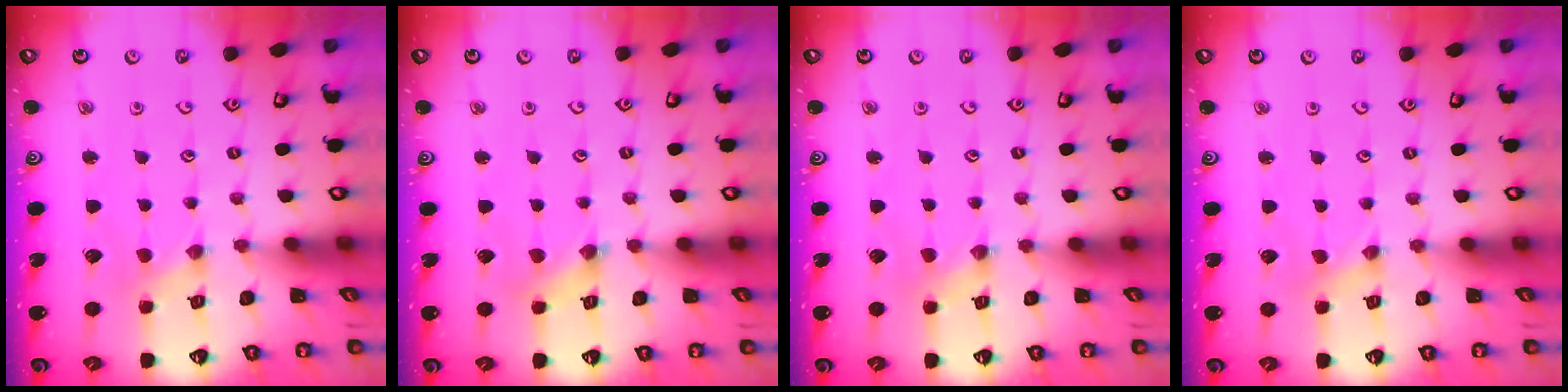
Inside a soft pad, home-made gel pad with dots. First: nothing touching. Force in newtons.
{"total": 1.1, "press": 1.0, "slide": 0.3}
{"total": 1.9, "press": 1.9, "slide": 0.3}
{"total": 0.0}